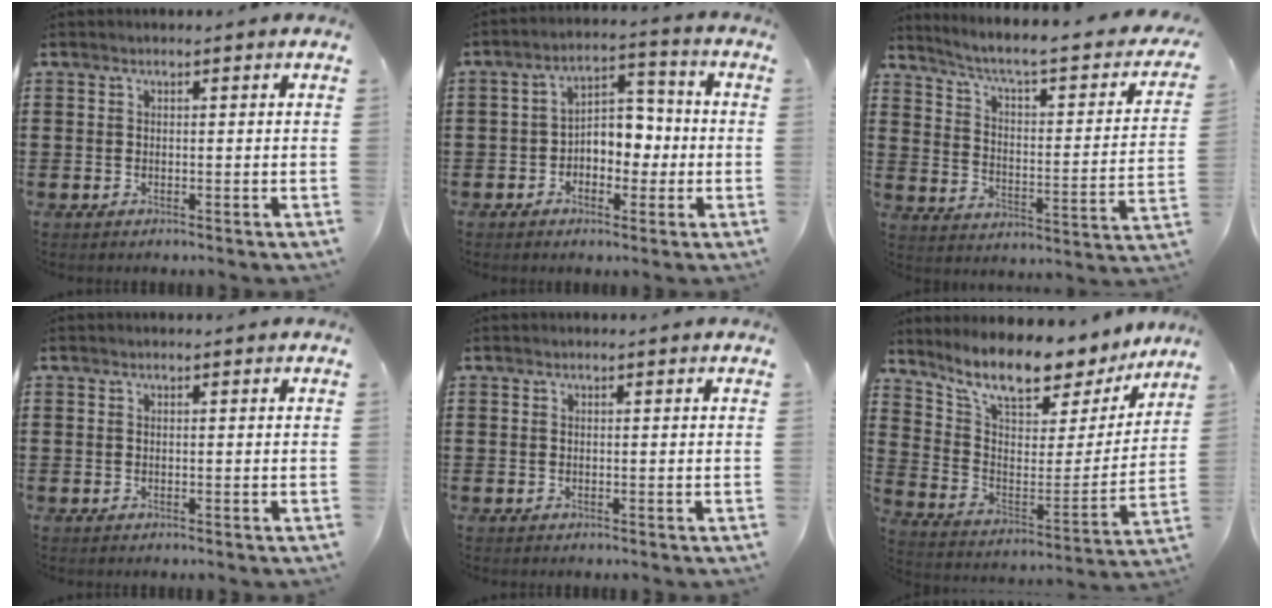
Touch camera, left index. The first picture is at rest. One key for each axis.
{"total": 5.2, "fx": -1.0, "fy": 4.0, "fz": 3.2, "tx": -0.053, "ty": 0.008, "tz": -0.028}
{"total": 4.4, "fx": 2.8, "fy": 0.7, "fz": 3.3, "tx": -0.081, "ty": -0.031, "tz": 0.036}
{"total": 0.0}
{"total": 0.0}
{"total": 9.9, "fx": 8.6, "fy": 2.2, "fz": 4.5, "tx": -0.106, "ty": -0.067, "tz": 0.141}